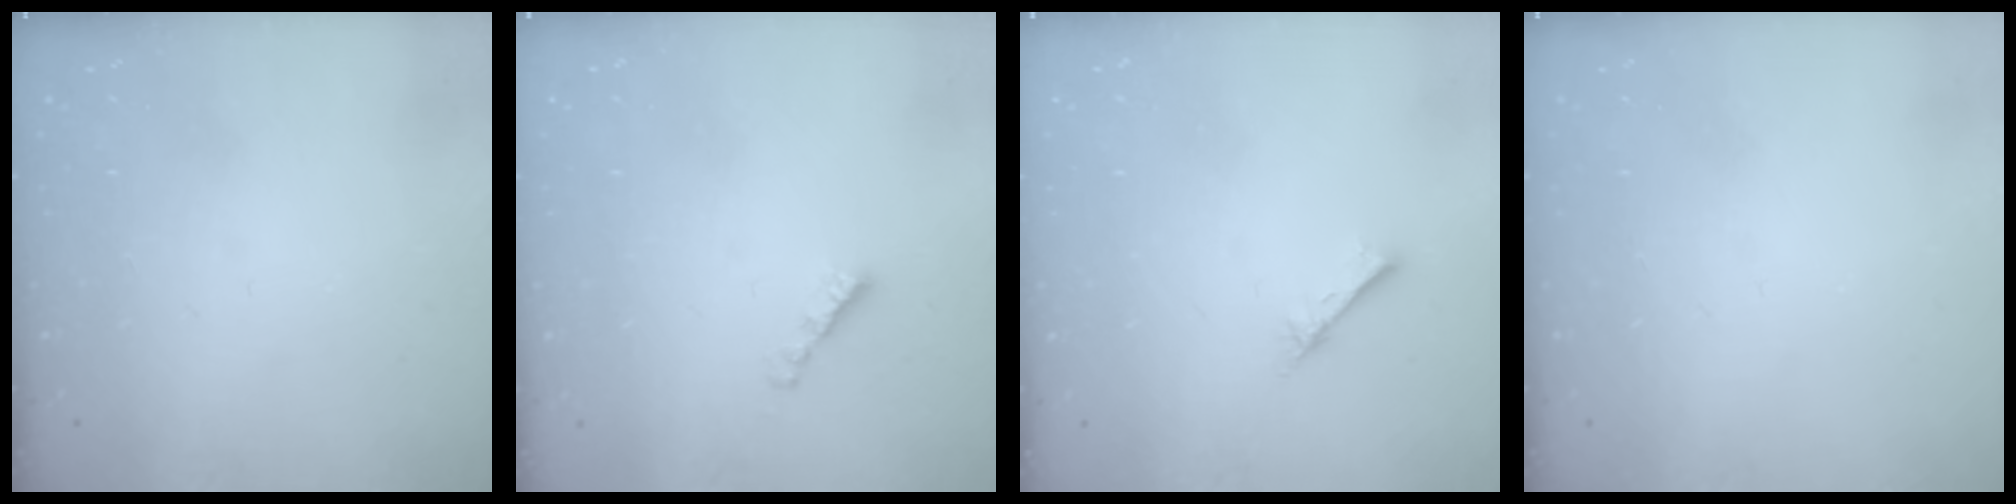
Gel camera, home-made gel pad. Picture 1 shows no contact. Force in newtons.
{"total": 2.3, "press": 2.3, "slide": 0.2}
{"total": 2.7, "press": 2.6, "slide": 0.3}
{"total": 0.0}